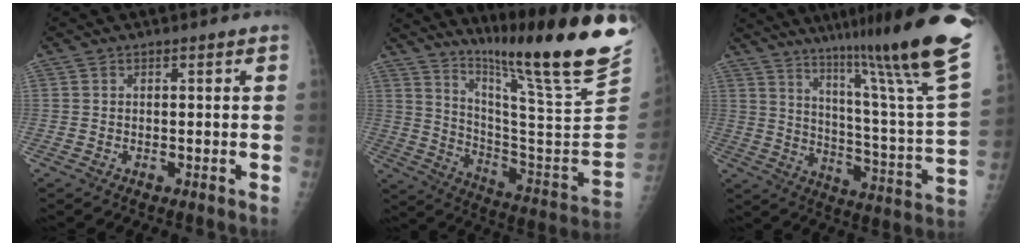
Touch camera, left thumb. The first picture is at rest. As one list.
[{"total": 26.4, "force": [20.6, -0.3, 16.4], "torque": [-0.240, -0.163, 0.315]}, {"total": 30.7, "force": [21.2, 1.6, 22.2], "torque": [-0.284, -0.119, 0.304]}]